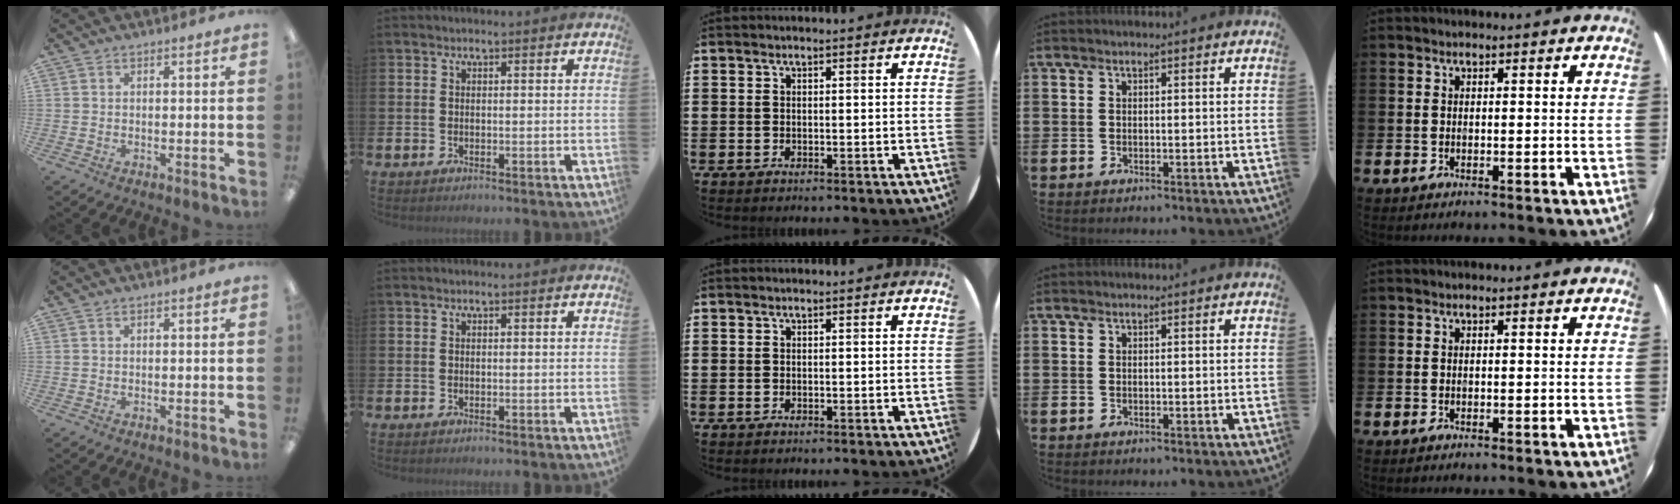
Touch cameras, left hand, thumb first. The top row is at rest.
{}